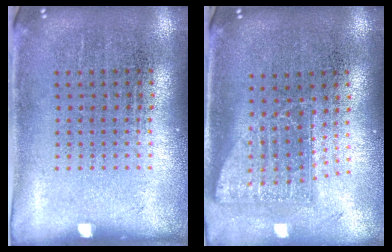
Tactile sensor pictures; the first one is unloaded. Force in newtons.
{"total": 1.7, "press": 1.3, "slide": 1.1}